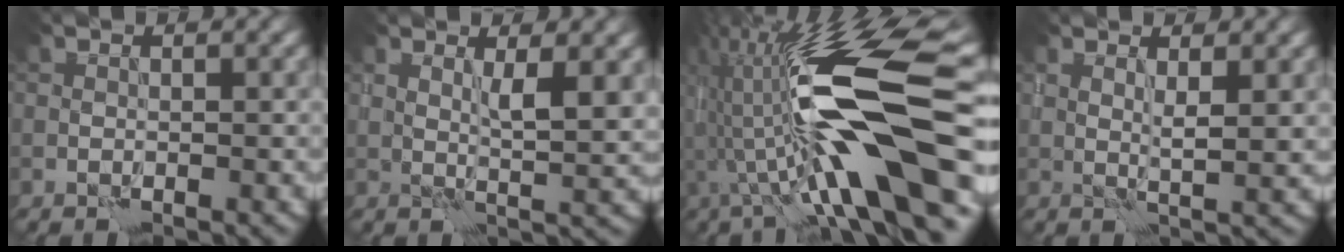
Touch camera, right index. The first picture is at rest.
{"total": 2.6, "force": [1.6, 0.2, 2.1], "torque": [-0.037, -0.008, 0.033]}
{"total": 14.9, "force": [-1.4, 3.7, 14.4], "torque": [-0.260, 0.022, -0.024]}
{"total": 1.8, "force": [1.3, -0.1, 1.2], "torque": [-0.022, -0.008, 0.028]}